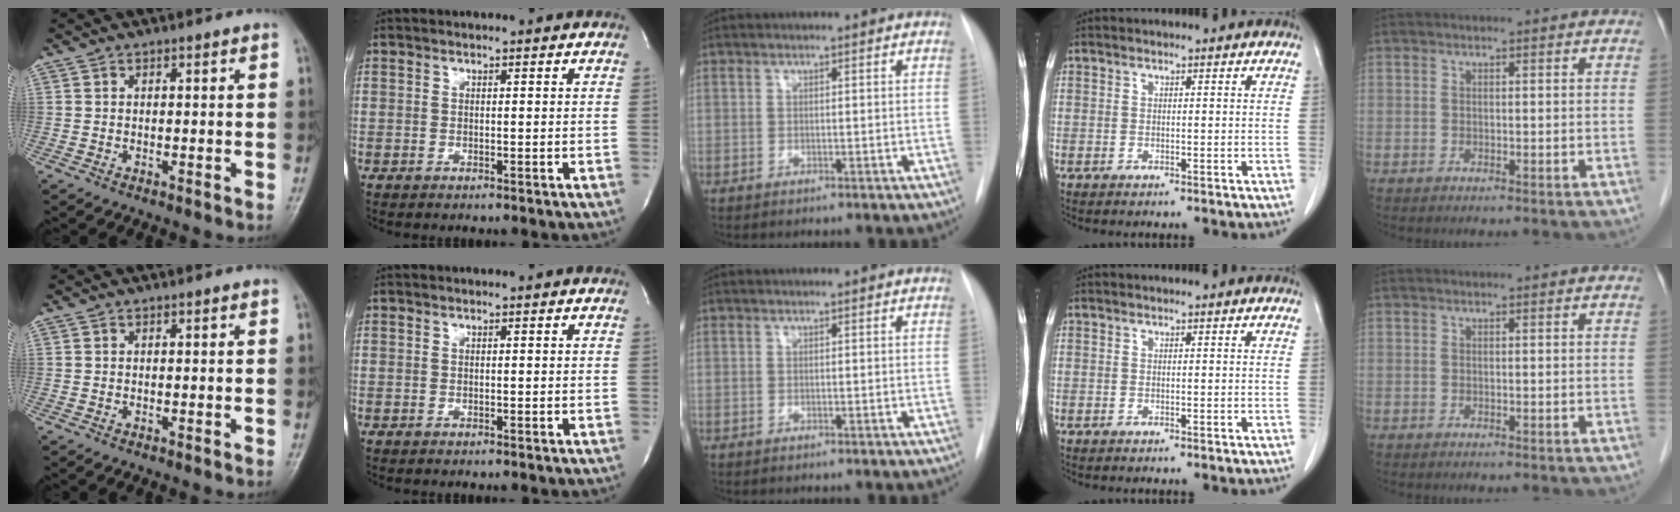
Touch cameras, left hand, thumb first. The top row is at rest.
{}